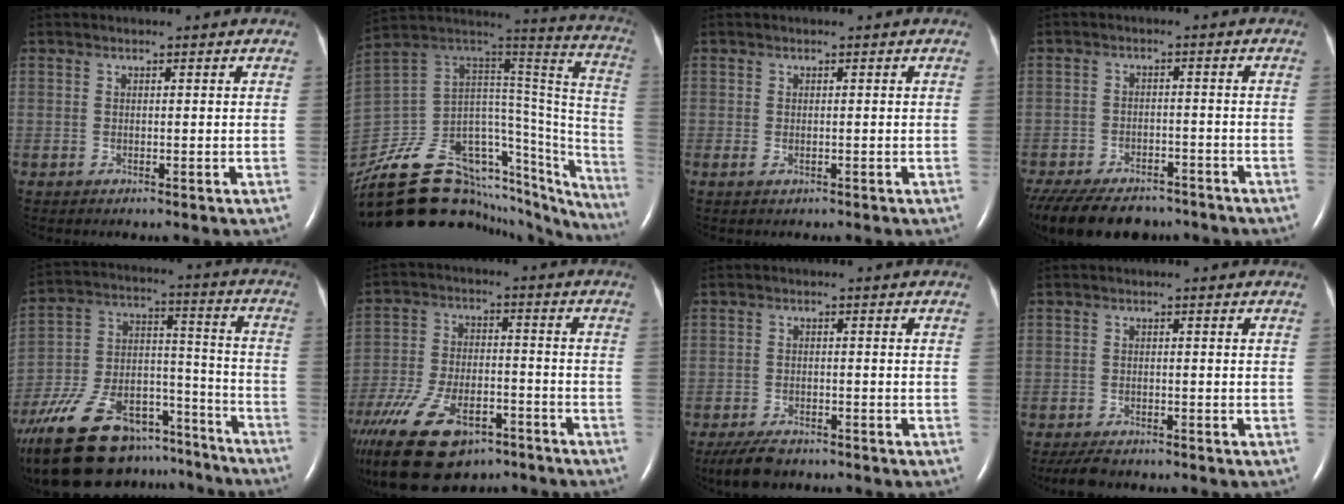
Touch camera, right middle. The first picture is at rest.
{"total": 28.4, "force": [-22.8, 9.7, 14.0], "torque": [-0.125, 0.067, -0.331]}
{"total": 1.1, "force": [0.0, -0.4, -1.1], "torque": [0.016, 0.002, 0.001]}
{"total": 17.1, "force": [-13.7, 7.3, 7.2], "torque": [-0.197, -0.024, -0.192]}
{"total": 27.9, "force": [-22.7, 11.0, 11.8], "torque": [-0.247, 0.009, -0.353]}
{"total": 17.6, "force": [-12.6, 7.7, 9.6], "torque": [-0.238, -0.022, -0.218]}
{"total": 5.4, "force": [-4.4, 2.0, 2.4], "torque": [-0.050, -0.009, -0.072]}
{"total": 4.2, "force": [-3.6, 1.4, 1.7], "torque": [-0.036, -0.010, -0.055]}